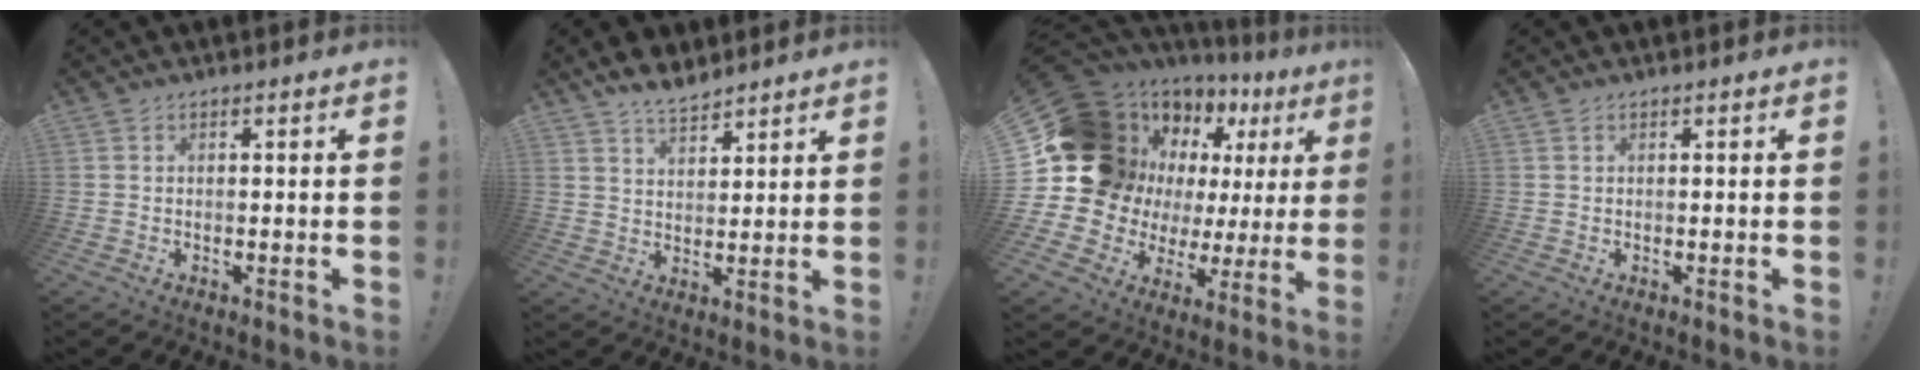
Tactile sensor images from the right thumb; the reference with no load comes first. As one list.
[{"total": 6.5, "force": [5.7, 2.3, 2.3], "torque": [-0.038, -0.031, 0.105]}, {"total": 18.6, "force": [6.0, 14.2, 10.3], "torque": [-0.169, -0.070, 0.154]}, {"total": 0.0}]